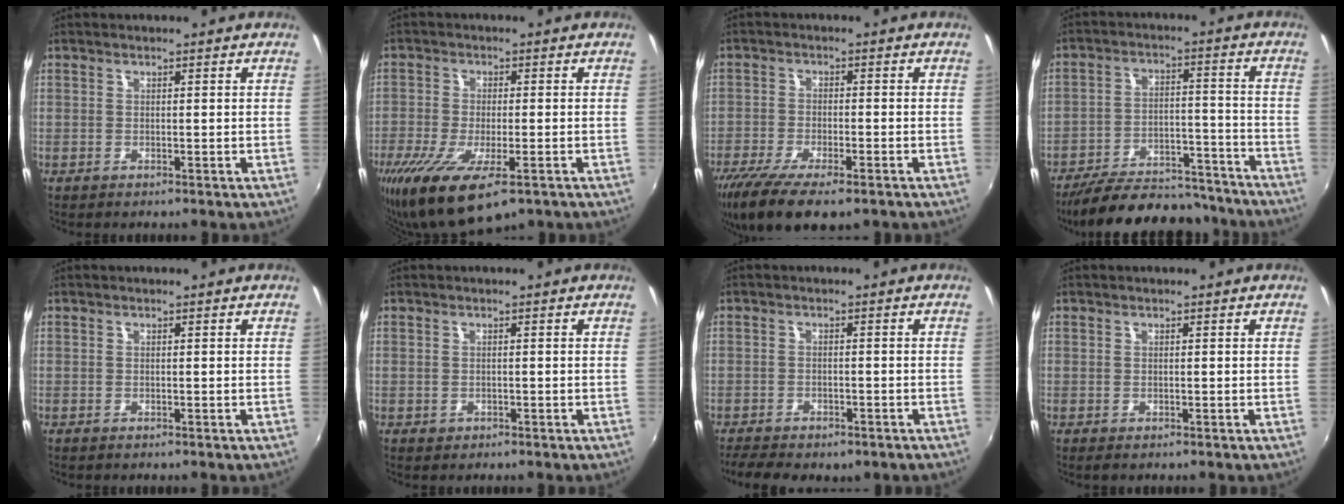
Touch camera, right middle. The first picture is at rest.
{"total": 13.2, "force": [-7.8, 4.5, 9.7], "torque": [-0.209, -0.055, -0.131]}
{"total": 14.4, "force": [-10.0, 4.6, 9.3], "torque": [-0.201, -0.056, -0.170]}
{"total": 22.0, "force": [-19.2, 7.1, 8.0], "torque": [-0.159, 0.016, -0.256]}
{"total": 0.0}
{"total": 0.8, "force": [-0.5, 0.7, 0.2], "torque": [-0.005, -0.003, -0.004]}
{"total": 8.7, "force": [-6.6, 3.6, 4.3], "torque": [-0.105, -0.026, -0.098]}
{"total": 0.0}